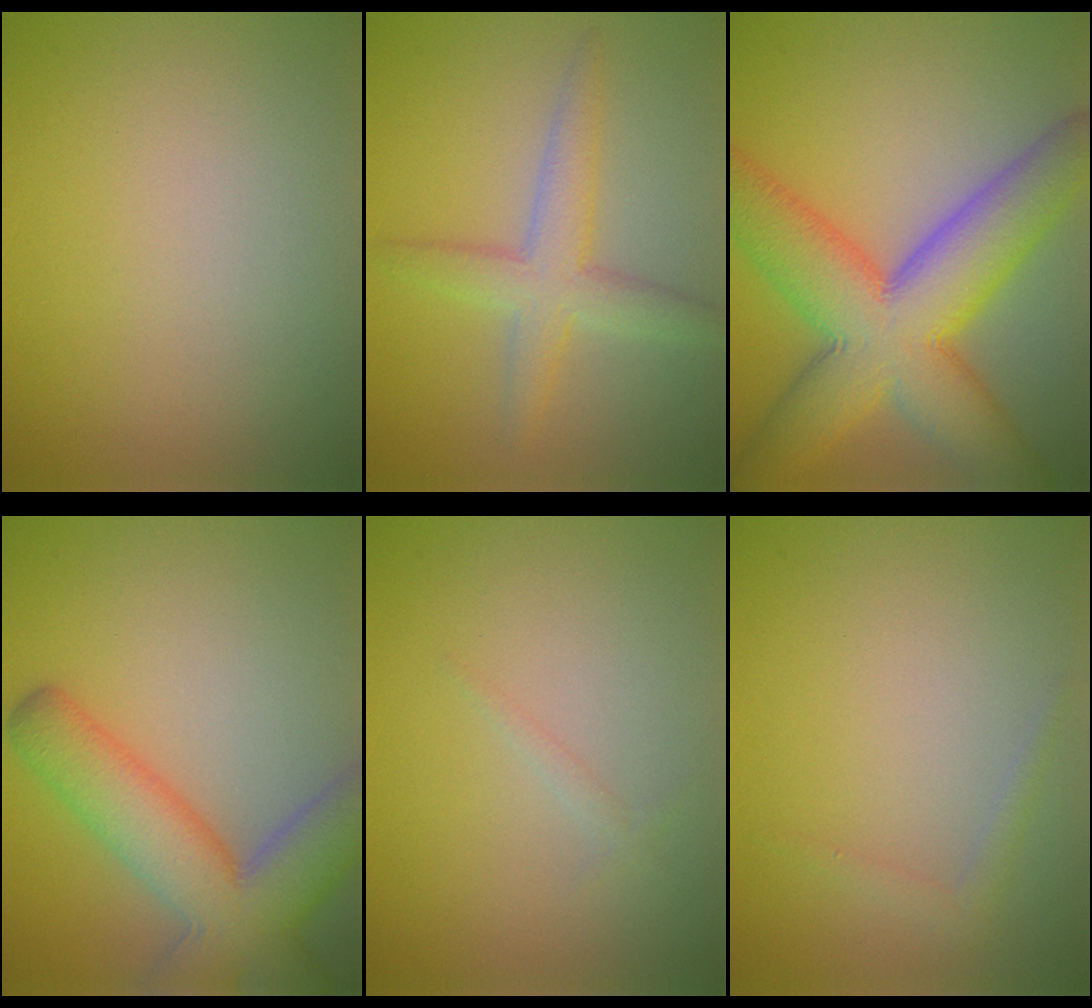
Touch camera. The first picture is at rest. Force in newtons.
{"total": 3.8, "press": 3.8, "slide": 0.1}
{"total": 12.1, "press": 12.1, "slide": 0.5}
{"total": 8.7, "press": 8.6, "slide": 0.5}
{"total": 0.6, "press": 0.6, "slide": 0.1}
{"total": 1.1, "press": 1.1, "slide": 0.1}